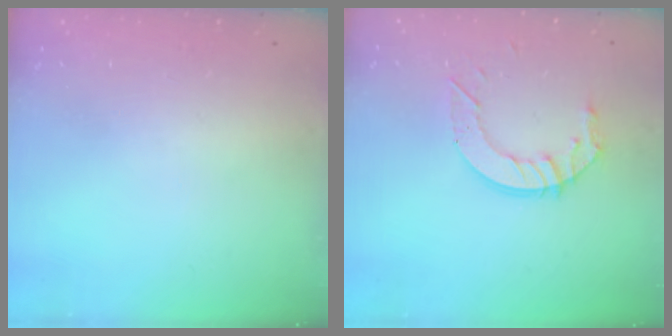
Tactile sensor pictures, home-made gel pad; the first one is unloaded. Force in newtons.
{"total": 8.9, "press": 8.9, "slide": 0.7}